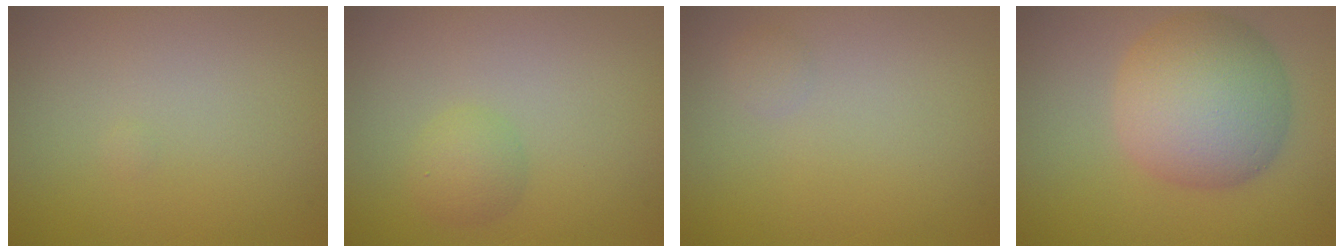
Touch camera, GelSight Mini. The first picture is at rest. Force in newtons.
{"total": 1.8, "press": 1.7, "slide": 0.2}
{"total": 0.6, "press": 0.6, "slide": 0.0}
{"total": 8.1, "press": 8.1, "slide": 0.3}